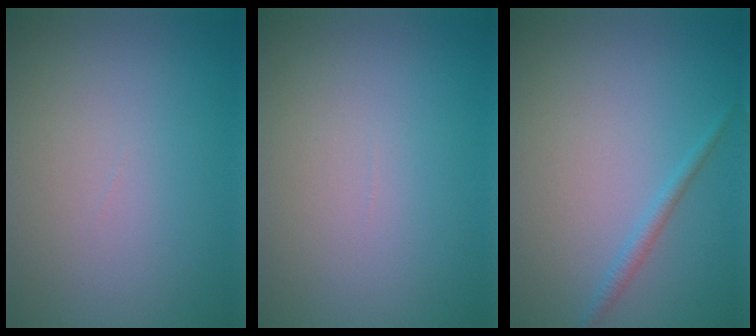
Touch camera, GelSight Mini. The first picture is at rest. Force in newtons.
{"total": 0.0}
{"total": 1.3, "press": 1.3, "slide": 0.0}